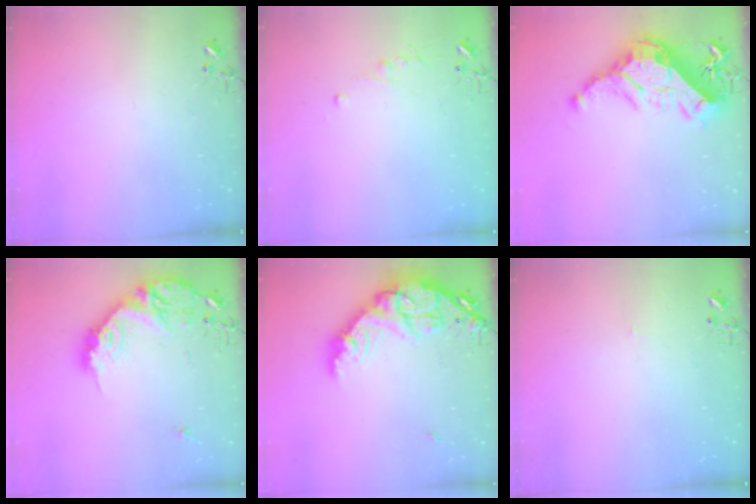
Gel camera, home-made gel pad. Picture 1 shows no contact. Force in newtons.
{"total": 5.1, "press": 5.1, "slide": 0.4}
{"total": 21.4, "press": 21.2, "slide": 2.9}
{"total": 19.9, "press": 19.9, "slide": 1.4}
{"total": 20.6, "press": 20.5, "slide": 1.6}
{"total": 2.3, "press": 2.3, "slide": 0.4}